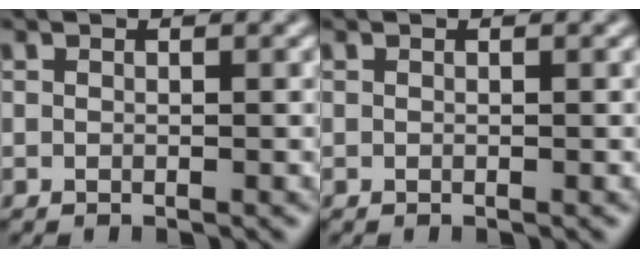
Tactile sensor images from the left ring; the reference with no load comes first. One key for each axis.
{"total": 0.0}